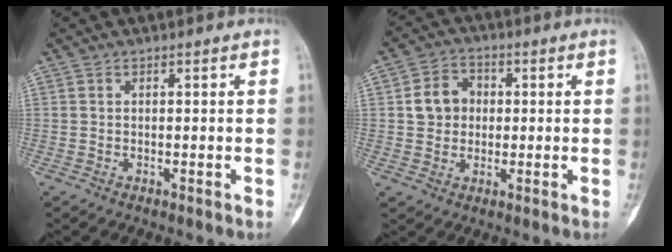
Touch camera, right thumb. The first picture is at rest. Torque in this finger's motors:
{"motor_torque": [0.16, 0.16, 0.17, -0.15, 0.01]}